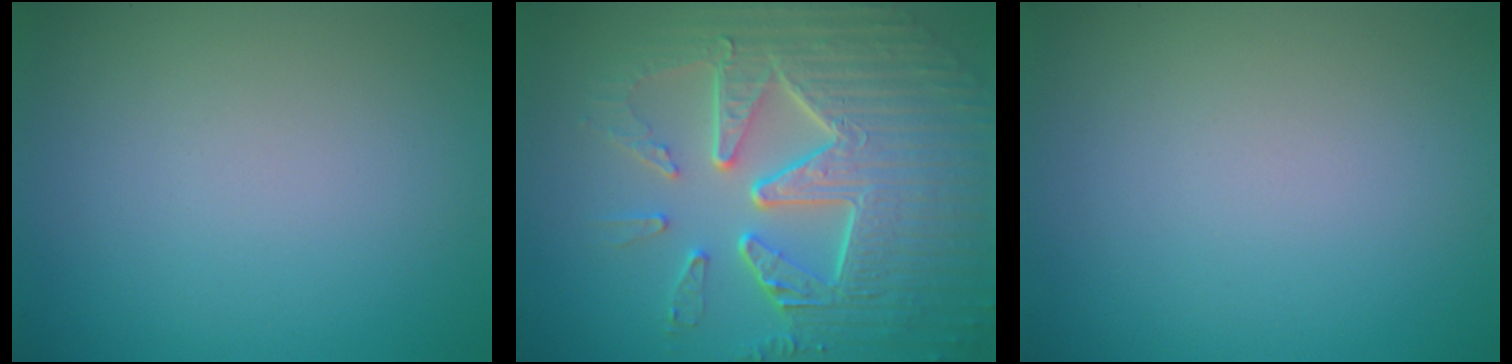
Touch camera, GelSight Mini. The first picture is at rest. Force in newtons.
{"total": 9.9, "press": 6.7, "slide": 7.3}
{"total": 0.0}